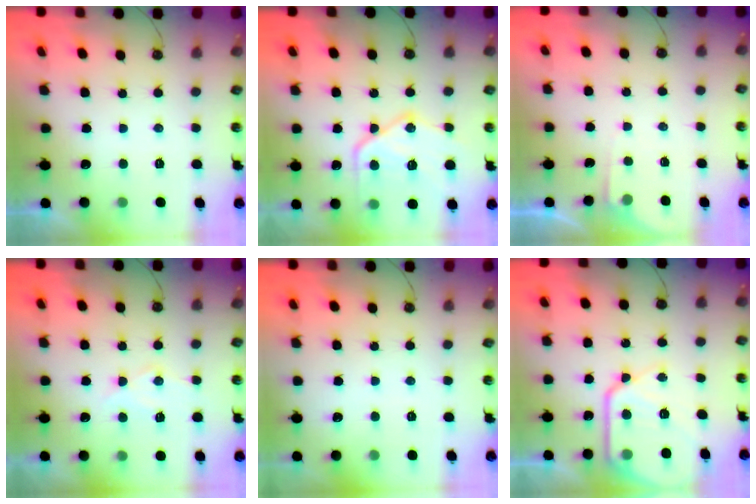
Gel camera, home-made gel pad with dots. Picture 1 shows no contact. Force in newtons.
{"total": 18.6, "press": 18.6, "slide": 1.8}
{"total": 3.7, "press": 3.7, "slide": 0.4}
{"total": 9.5, "press": 9.5, "slide": 0.8}
{"total": 2.5, "press": 2.5, "slide": 0.3}
{"total": 15.7, "press": 15.6, "slide": 1.3}